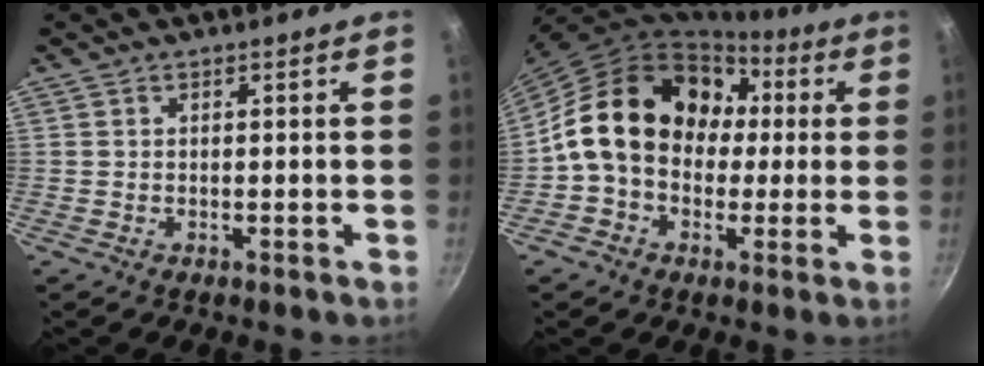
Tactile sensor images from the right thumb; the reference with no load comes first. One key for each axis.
{"total": 18.5, "fx": 1.7, "fy": 14.5, "fz": 11.4, "tx": -0.155, "ty": 0.045, "tz": 0.017}